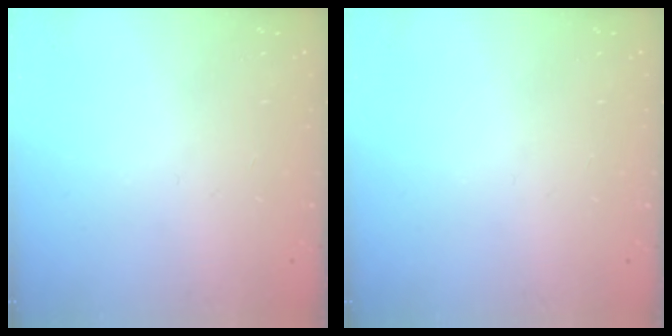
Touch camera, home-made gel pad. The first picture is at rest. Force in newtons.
{"total": 0.0}